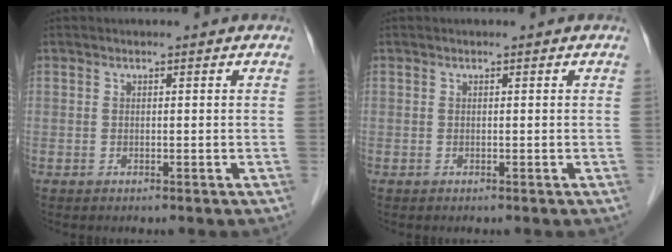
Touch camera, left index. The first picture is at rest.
{"total": 0.0}